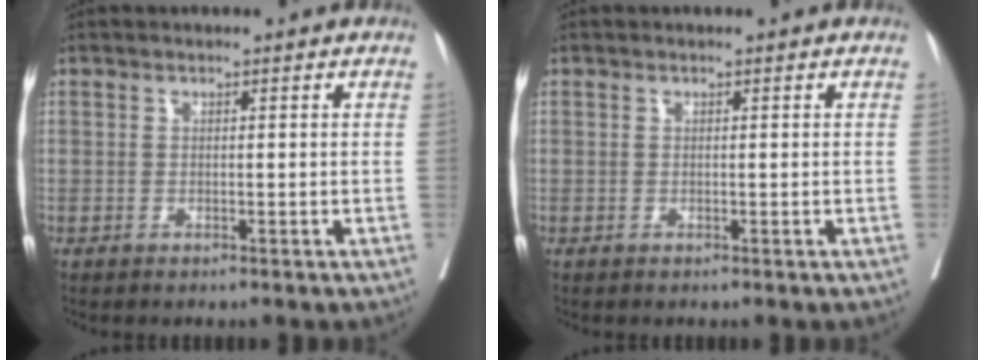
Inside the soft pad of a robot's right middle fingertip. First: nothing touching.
{"total": 0.0}